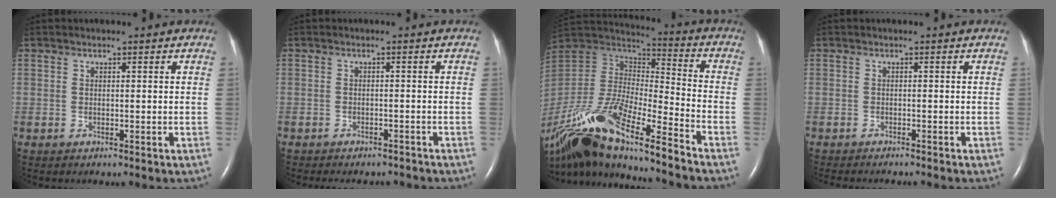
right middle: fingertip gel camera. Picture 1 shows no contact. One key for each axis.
{"total": 6.7, "fx": -6.0, "fy": 2.2, "fz": 1.8, "tx": -0.021, "ty": -0.001, "tz": -0.071}
{"total": 23.9, "fx": -16.5, "fy": 3.9, "fz": 16.9, "tx": -0.344, "ty": -0.032, "tz": -0.304}
{"total": 5.6, "fx": -5.1, "fy": 0.7, "fz": 2.3, "tx": -0.023, "ty": -0.008, "tz": -0.071}